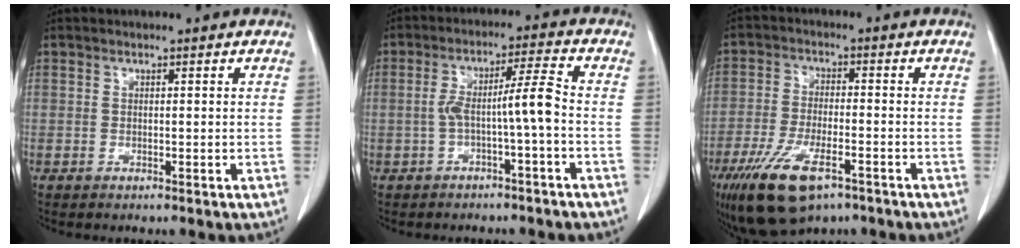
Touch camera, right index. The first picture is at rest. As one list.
[{"total": 6.2, "force": [-1.6, -0.3, 6.0], "torque": [-0.109, 0.025, -0.022]}, {"total": 12.1, "force": [-7.2, 4.0, 8.8], "torque": [-0.174, -0.019, -0.120]}]